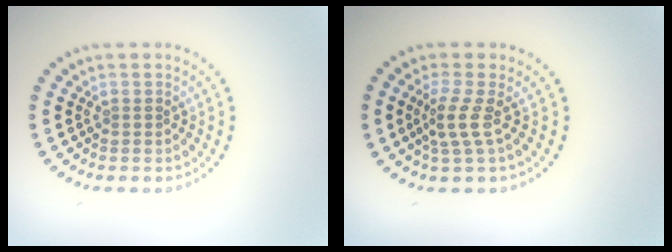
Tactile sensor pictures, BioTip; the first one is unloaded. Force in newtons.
{"total": 2.3, "press": 1.6, "slide": 1.7}